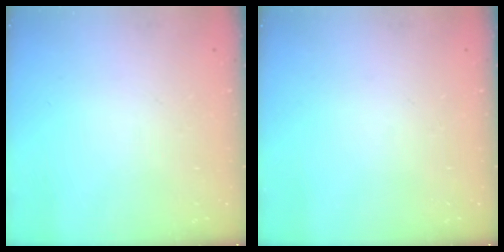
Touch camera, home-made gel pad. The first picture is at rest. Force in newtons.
{"total": 0.0}